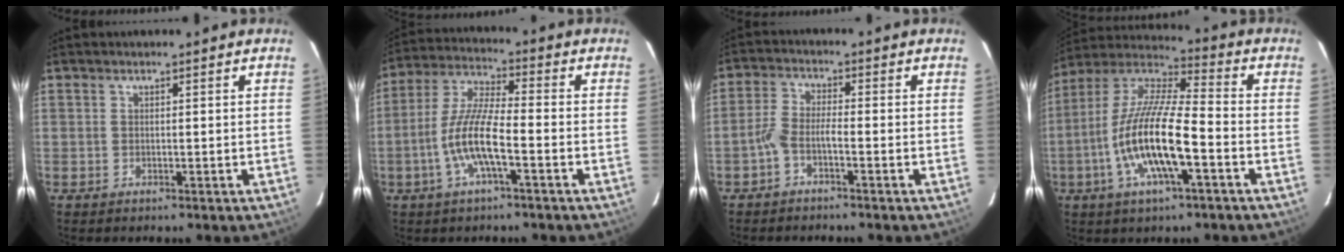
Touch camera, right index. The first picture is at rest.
{"total": 10.3, "force": [-3.8, 1.8, 9.4], "torque": [-0.201, -0.001, -0.073]}
{"total": 3.3, "force": [-2.0, 0.7, 2.6], "torque": [-0.066, 0.012, -0.042]}
{"total": 16.5, "force": [-5.4, 3.8, 15.1], "torque": [-0.298, -0.009, -0.111]}